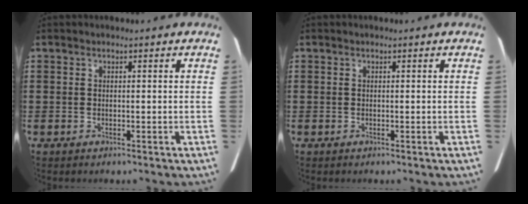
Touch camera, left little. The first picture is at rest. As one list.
[{"total": 0.0}]